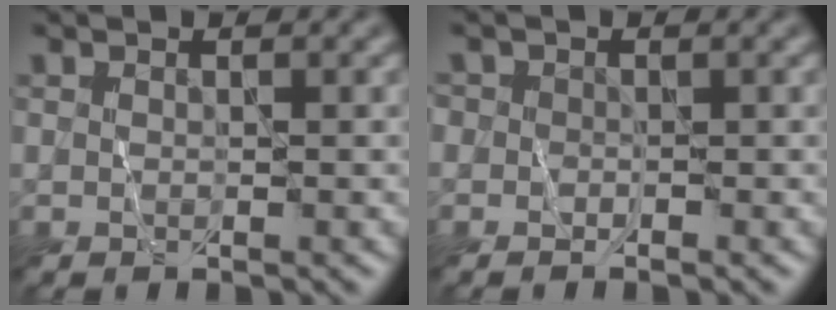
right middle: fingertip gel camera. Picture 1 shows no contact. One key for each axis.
{"total": 0.7, "fx": -0.4, "fy": 0.5, "fz": 0.3, "tx": 0.000, "ty": -0.001, "tz": -0.009}